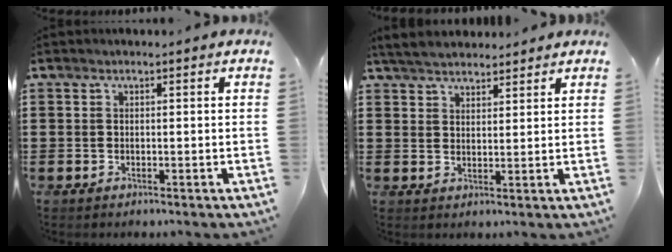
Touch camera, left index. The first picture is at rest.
{"total": 4.2, "force": [4.0, 1.0, 1.0], "torque": [-0.031, -0.003, 0.075]}